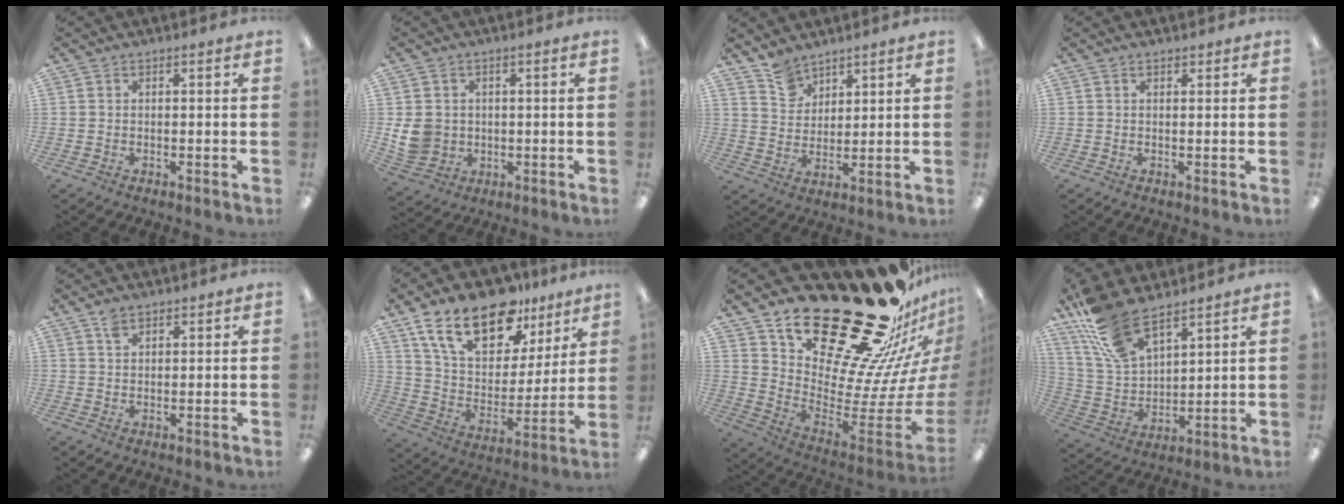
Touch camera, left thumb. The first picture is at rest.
{"total": 7.7, "force": [0.6, 7.1, 2.9], "torque": [-0.068, 0.009, 0.018]}
{"total": 7.3, "force": [5.9, 4.1, 1.4], "torque": [-0.036, -0.026, 0.114]}
{"total": 0.9, "force": [0.8, 0.5, 0.0], "torque": [0.007, -0.003, 0.014]}
{"total": 2.6, "force": [2.0, 1.3, 1.0], "torque": [-0.015, -0.006, 0.037]}
{"total": 20.5, "force": [13.8, 10.4, 11.2], "torque": [-0.203, -0.068, 0.246]}
{"total": 32.4, "force": [25.0, 12.1, 16.7], "torque": [-0.166, -0.228, 0.461]}
{"total": 15.3, "force": [11.4, 6.3, 8.0], "torque": [-0.196, -0.044, 0.216]}